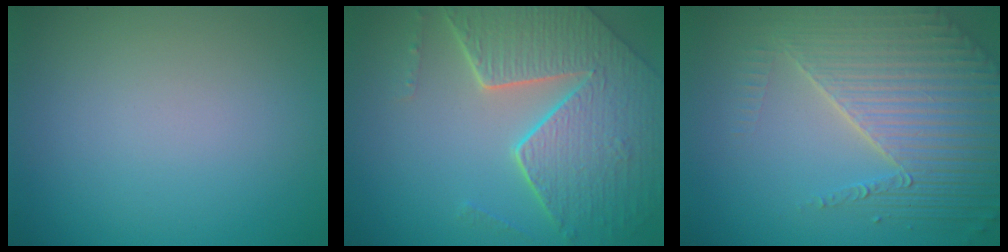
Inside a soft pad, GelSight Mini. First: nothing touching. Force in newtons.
{"total": 8.4, "press": 6.0, "slide": 5.9}
{"total": 6.2, "press": 5.1, "slide": 3.5}